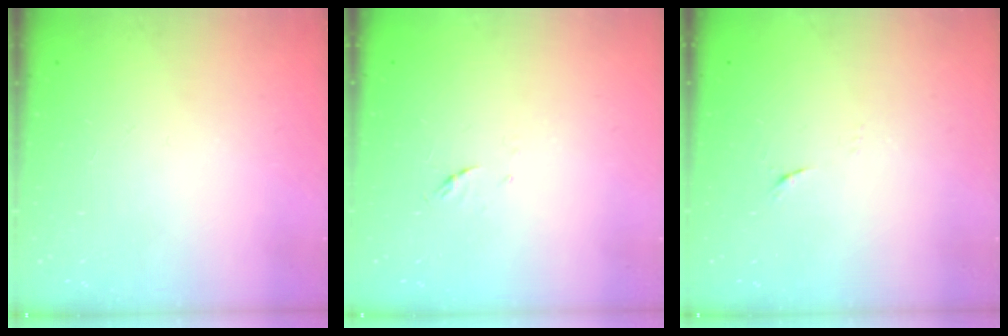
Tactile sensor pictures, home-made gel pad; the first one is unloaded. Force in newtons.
{"total": 4.8, "press": 4.7, "slide": 1.0}
{"total": 4.5, "press": 4.4, "slide": 0.9}